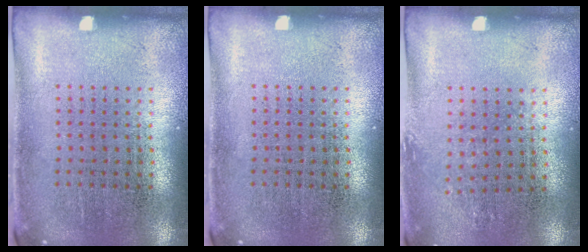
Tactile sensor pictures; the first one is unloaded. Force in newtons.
{"total": 0.0}
{"total": 0.8, "press": 0.7, "slide": 0.4}